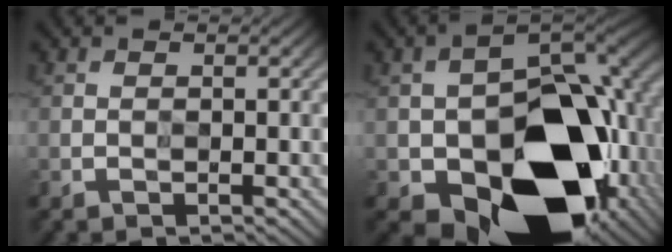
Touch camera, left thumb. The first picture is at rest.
{"total": 18.9, "force": [-5.8, 12.1, 13.3], "torque": [-0.209, -0.028, -0.073]}